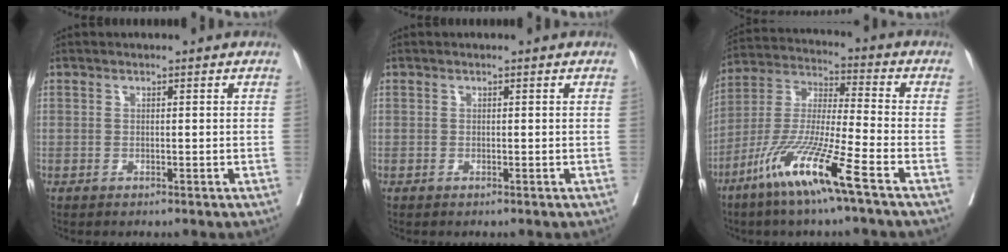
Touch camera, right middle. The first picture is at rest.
{"total": 0.0}
{"total": 13.7, "force": [-7.7, 0.8, 11.3], "torque": [-0.232, -0.027, -0.152]}